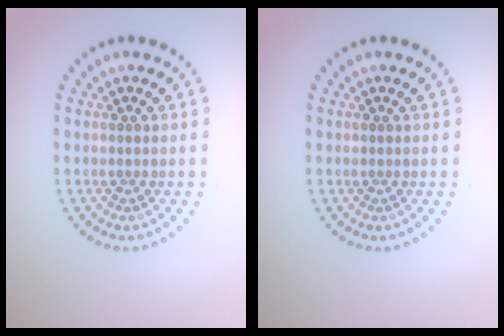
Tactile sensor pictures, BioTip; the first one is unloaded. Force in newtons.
{"total": 0.0}